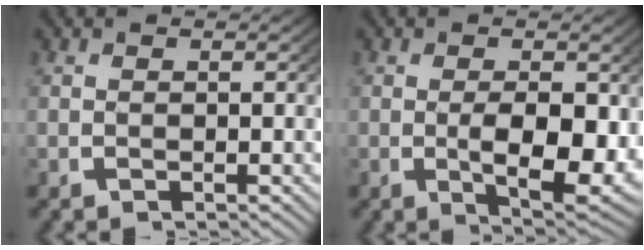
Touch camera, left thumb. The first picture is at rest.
{"total": 7.3, "force": [-0.8, 3.7, 6.3], "torque": [-0.112, -0.029, 0.002]}